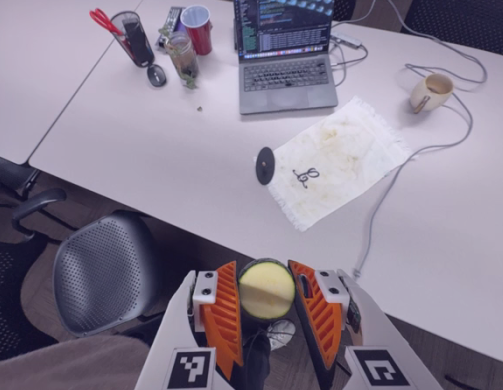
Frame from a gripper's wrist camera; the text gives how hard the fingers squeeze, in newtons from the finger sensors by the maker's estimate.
{"total": 8.3, "left": 8.0, "right": 8.6}